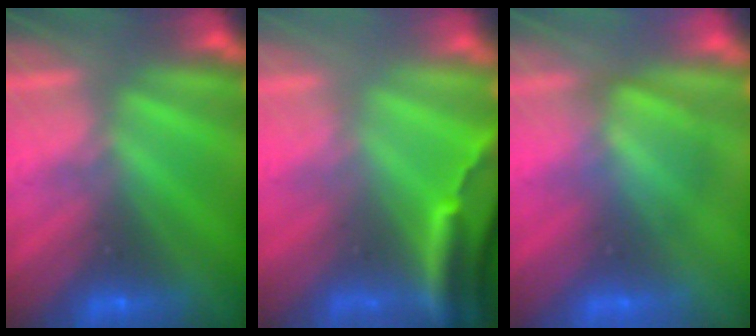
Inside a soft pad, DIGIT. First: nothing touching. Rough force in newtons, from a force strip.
{"total": 4.4}
{"total": 3.6}